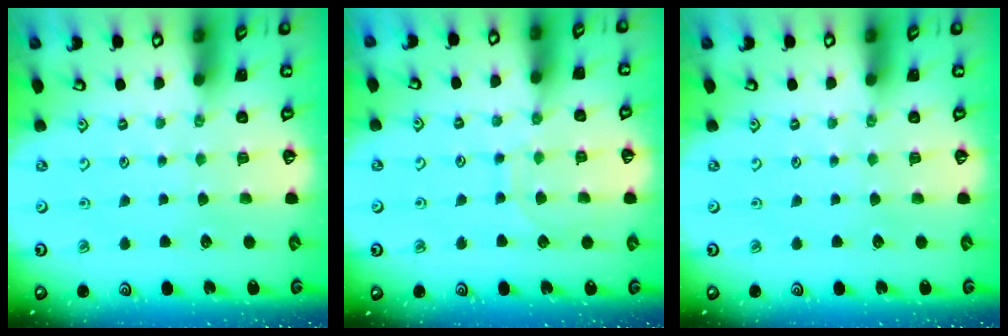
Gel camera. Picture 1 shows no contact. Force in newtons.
{"total": 7.2, "press": 7.2, "slide": 0.6}
{"total": 0.0}